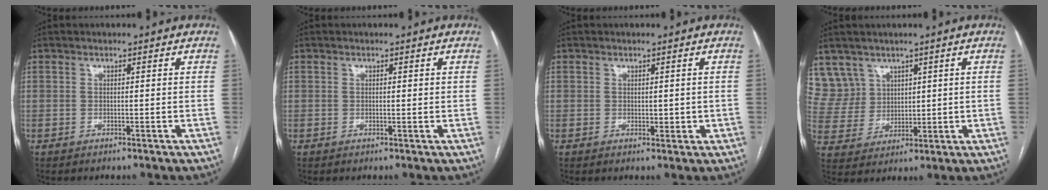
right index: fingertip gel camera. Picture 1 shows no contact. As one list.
[{"total": 0.6, "force": [0.2, 0.2, 0.5], "torque": [-0.013, -0.001, 0.001]}, {"total": 1.5, "force": [0.3, 1.0, 1.0], "torque": [-0.008, 0.000, 0.008]}, {"total": 7.8, "force": [5.2, 5.8, -0.1], "torque": [-0.001, 0.021, 0.119]}]